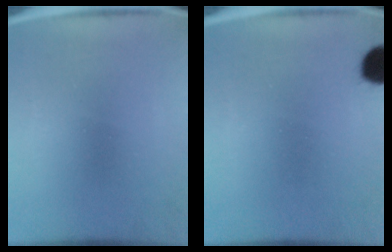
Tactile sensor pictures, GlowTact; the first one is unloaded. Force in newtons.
{"total": 6.5}